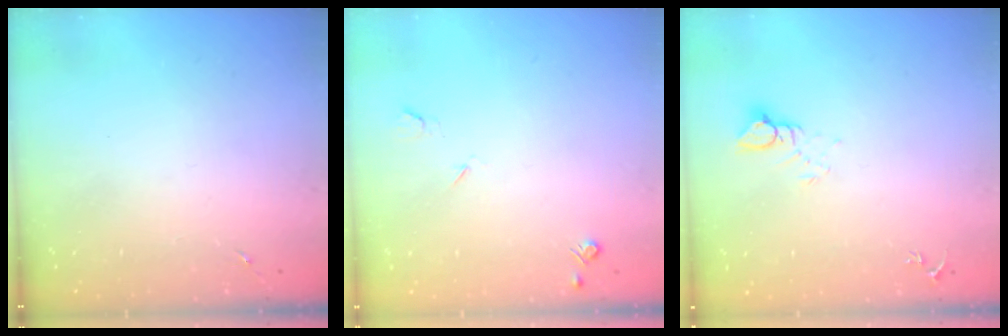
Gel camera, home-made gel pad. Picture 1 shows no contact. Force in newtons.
{"total": 4.6, "press": 4.5, "slide": 0.7}
{"total": 4.2, "press": 4.2, "slide": 0.4}